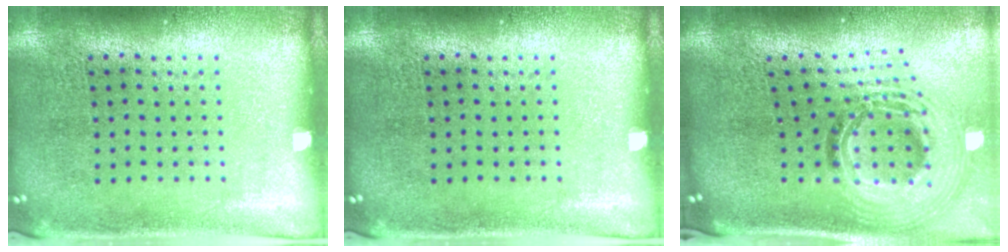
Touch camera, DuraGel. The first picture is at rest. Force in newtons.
{"total": 0.0}
{"total": 2.1, "press": 1.6, "slide": 1.4}